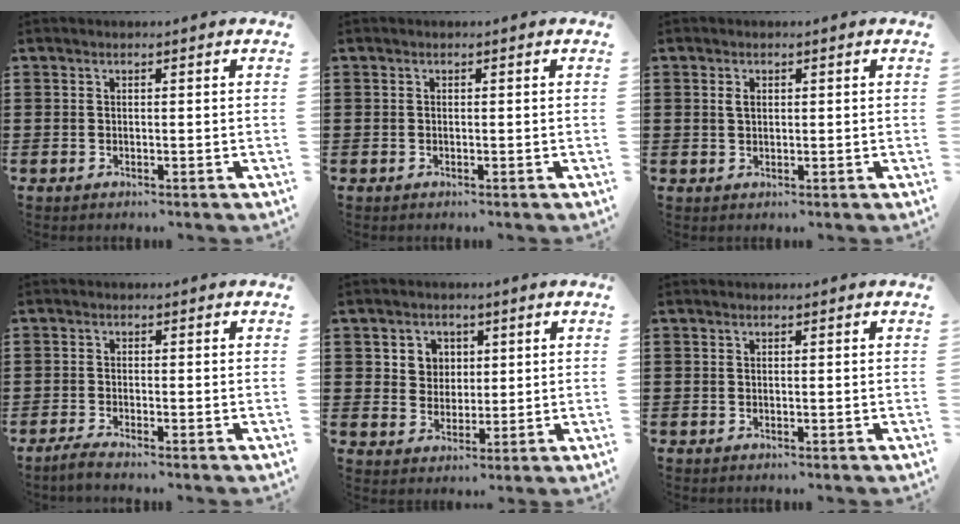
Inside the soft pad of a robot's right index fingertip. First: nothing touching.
{"total": 0.0}
{"total": 1.5, "force": [0.4, 0.9, 1.1], "torque": [-0.025, 0.006, 0.006]}
{"total": 1.6, "force": [-1.5, -0.2, 0.4], "torque": [-0.009, 0.001, -0.029]}
{"total": 4.0, "force": [1.4, 3.7, 0.7], "torque": [-0.032, 0.014, 0.024]}
{"total": 0.0}